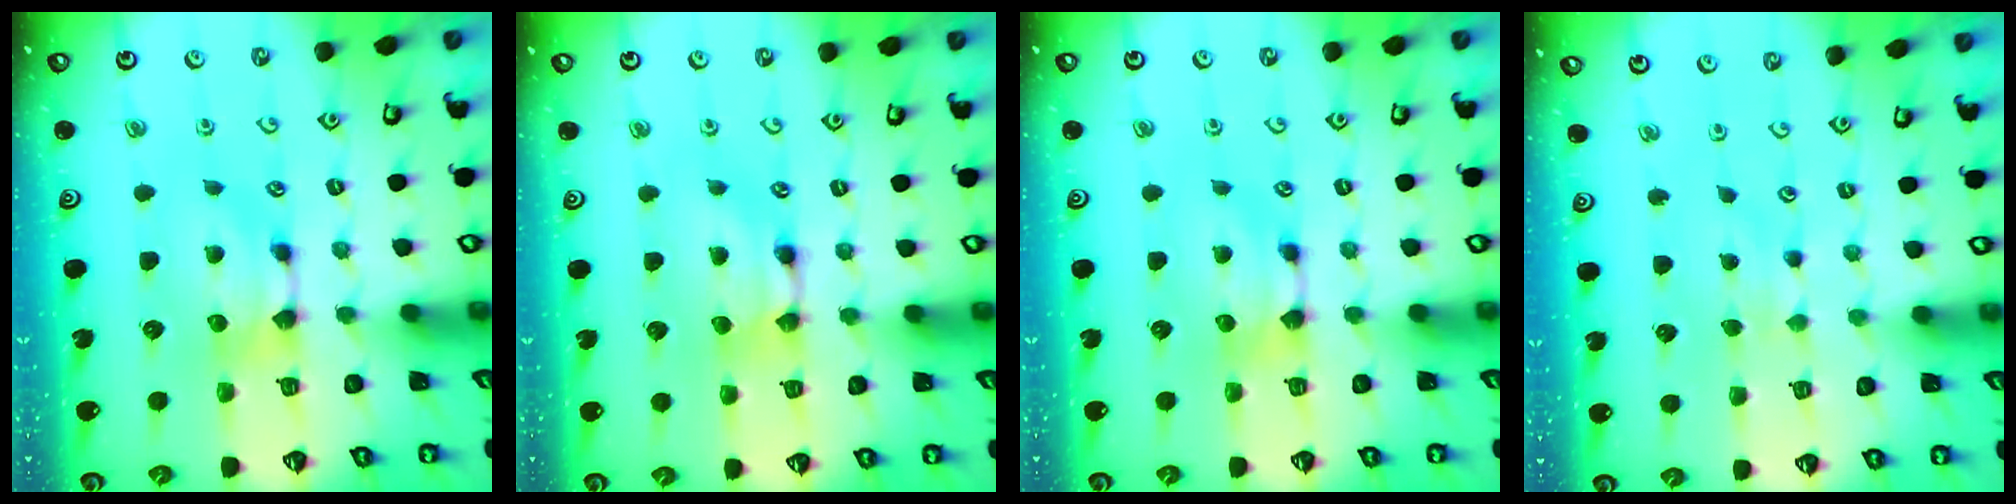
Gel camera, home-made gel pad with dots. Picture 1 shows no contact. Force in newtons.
{"total": 1.8, "press": 1.8, "slide": 0.2}
{"total": 0.0}
{"total": 2.7, "press": 2.7, "slide": 0.5}